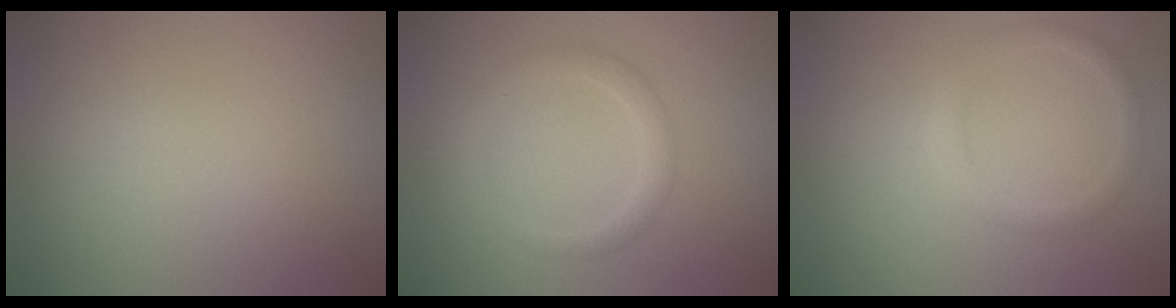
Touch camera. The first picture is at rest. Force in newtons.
{"total": 2.0, "press": 2.0, "slide": 0.1}
{"total": 1.7, "press": 1.7, "slide": 0.1}